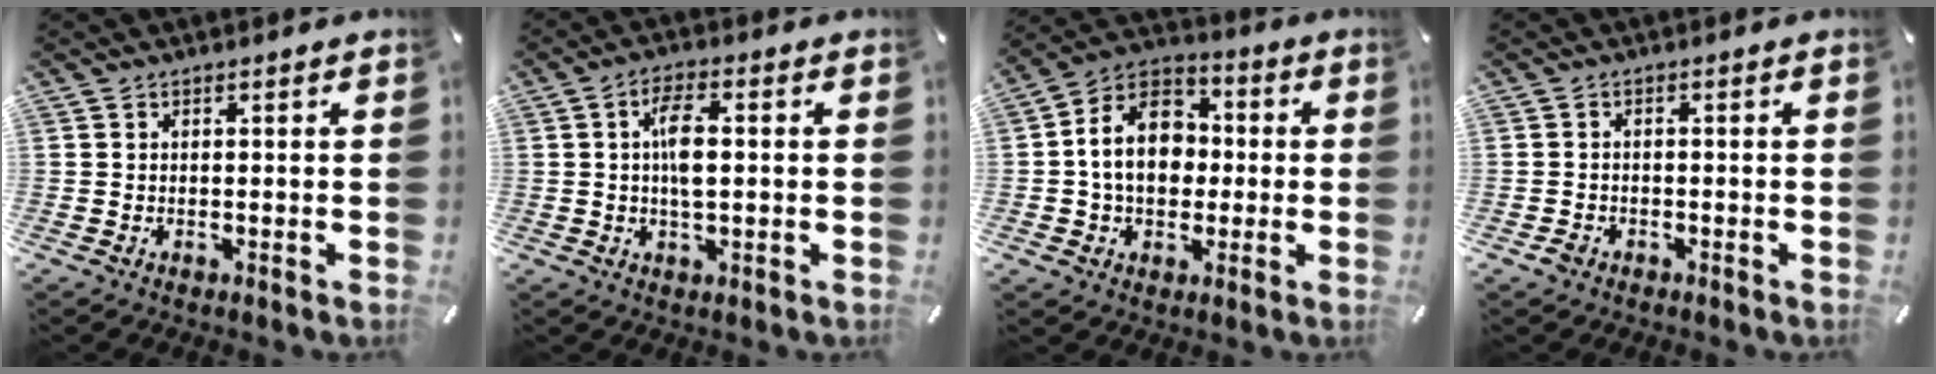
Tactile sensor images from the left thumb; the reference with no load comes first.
{"total": 6.7, "force": [0.6, 2.9, 6.0], "torque": [-0.121, 0.001, 0.004]}
{"total": 13.5, "force": [-0.6, 11.0, 7.9], "torque": [-0.153, 0.021, -0.012]}
{"total": 1.8, "force": [-1.1, 1.3, 0.5], "torque": [-0.009, 0.006, -0.024]}